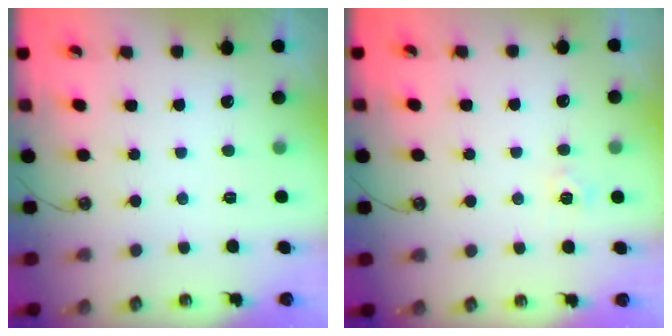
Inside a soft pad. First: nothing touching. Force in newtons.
{"total": 3.6, "press": 3.5, "slide": 0.5}